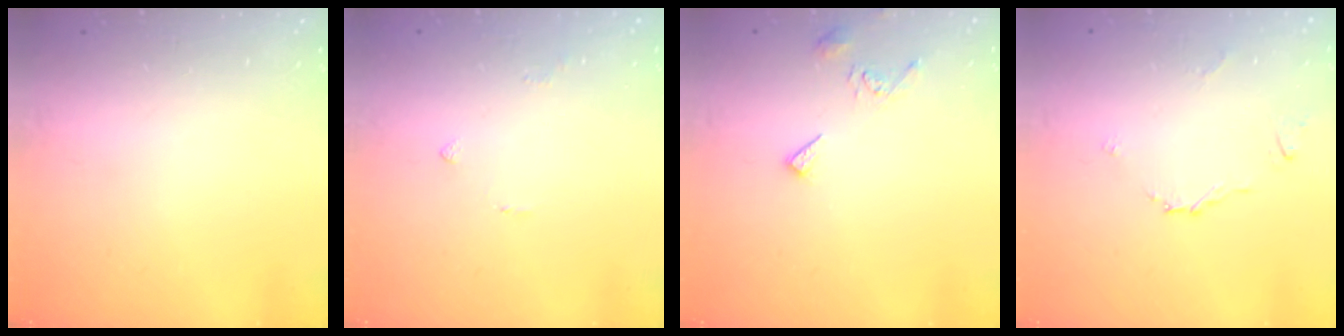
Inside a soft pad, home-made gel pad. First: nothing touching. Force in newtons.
{"total": 1.4, "press": 1.3, "slide": 0.5}
{"total": 6.0, "press": 6.0, "slide": 0.4}
{"total": 3.9, "press": 3.9, "slide": 0.4}